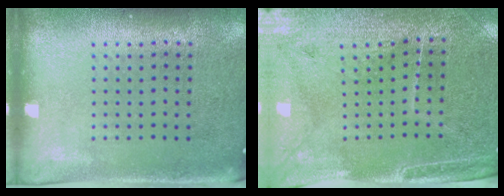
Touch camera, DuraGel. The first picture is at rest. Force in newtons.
{"total": 3.3, "press": 3.1, "slide": 1.2}